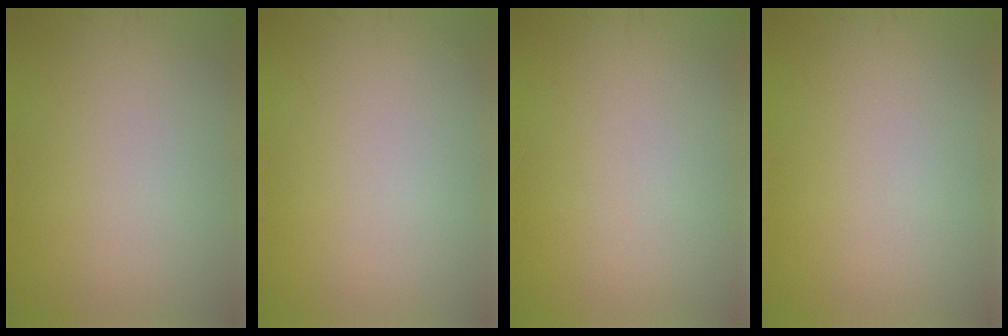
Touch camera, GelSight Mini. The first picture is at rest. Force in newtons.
{"total": 0.0}
{"total": 0.0}
{"total": 0.0}